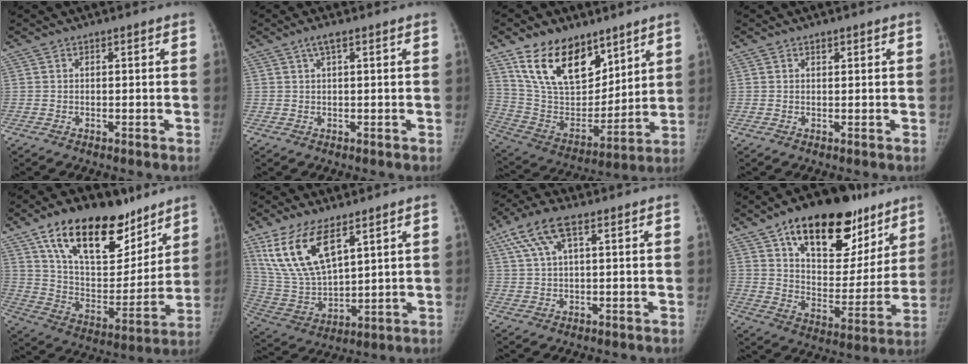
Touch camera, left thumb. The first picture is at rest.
{"total": 1.7, "force": [0.9, 0.2, 1.5], "torque": [-0.039, 0.007, 0.020]}
{"total": 20.1, "force": [12.6, 11.3, 10.7], "torque": [-0.143, -0.061, 0.242]}
{"total": 0.8, "force": [0.6, 0.5, 0.3], "torque": [-0.001, -0.005, 0.008]}
{"total": 25.7, "force": [15.9, 13.0, 15.4], "torque": [-0.207, -0.045, 0.270]}
{"total": 16.0, "force": [8.9, 6.9, 11.3], "torque": [-0.214, -0.034, 0.190]}
{"total": 8.2, "force": [3.8, 3.0, 6.6], "torque": [-0.149, 0.014, 0.077]}
{"total": 26.8, "force": [15.7, 13.7, 16.8], "torque": [-0.206, -0.036, 0.246]}